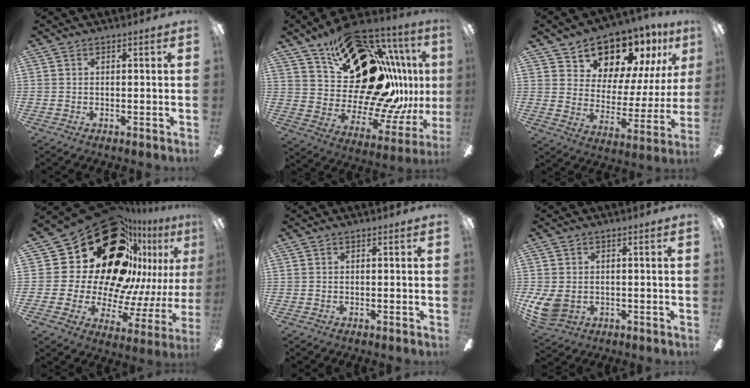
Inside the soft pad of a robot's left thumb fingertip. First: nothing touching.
{"total": 30.6, "force": [12.5, 17.0, 22.2], "torque": [-0.315, -0.100, 0.260]}
{"total": 15.7, "force": [12.9, 7.6, 4.8], "torque": [-0.086, -0.103, 0.228]}
{"total": 35.4, "force": [17.1, 21.0, 22.7], "torque": [-0.366, -0.144, 0.354]}
{"total": 0.0}
{"total": 6.6, "force": [-0.5, 5.2, 4.0], "torque": [-0.085, 0.003, -0.005]}